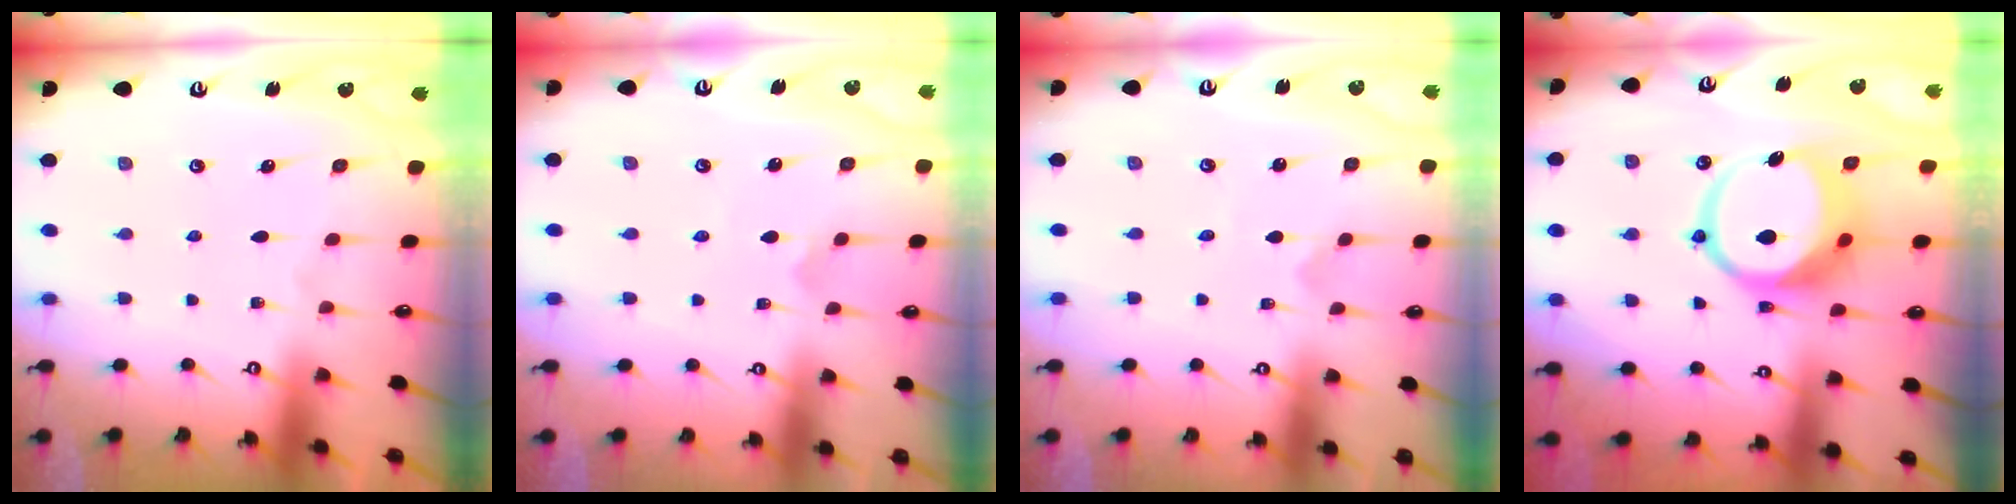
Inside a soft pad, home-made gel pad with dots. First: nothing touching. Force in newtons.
{"total": 2.5, "press": 2.5, "slide": 0.2}
{"total": 0.0}
{"total": 13.2, "press": 13.2, "slide": 1.5}